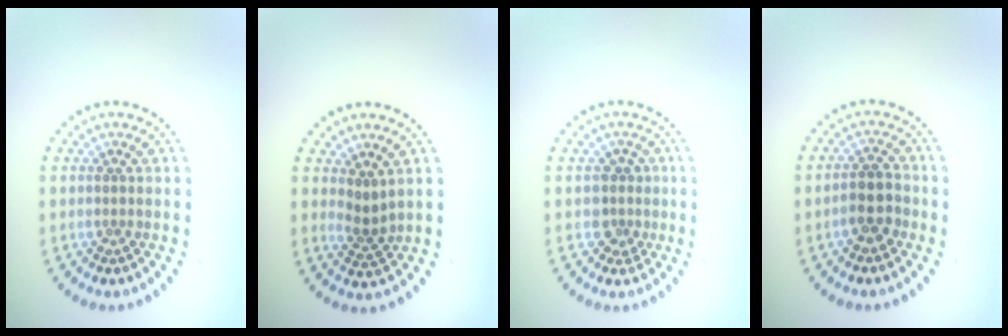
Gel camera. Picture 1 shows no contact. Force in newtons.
{"total": 1.8, "press": 1.2, "slide": 1.3}
{"total": 2.0, "press": 1.6, "slide": 1.1}
{"total": 2.6, "press": 2.5, "slide": 0.9}